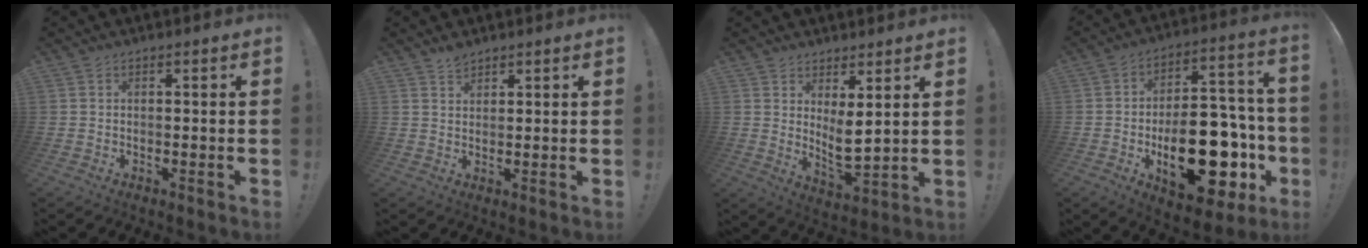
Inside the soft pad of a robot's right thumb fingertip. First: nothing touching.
{"total": 2.6, "force": [2.3, 1.0, 0.7], "torque": [-0.004, -0.015, 0.042]}
{"total": 7.0, "force": [3.3, 2.3, 5.7], "torque": [-0.080, -0.036, 0.066]}
{"total": 26.6, "force": [-8.0, 14.0, 21.2], "torque": [-0.316, 0.054, -0.101]}